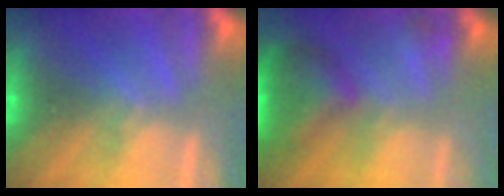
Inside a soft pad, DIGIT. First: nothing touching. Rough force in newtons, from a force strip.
{"total": 9.4}